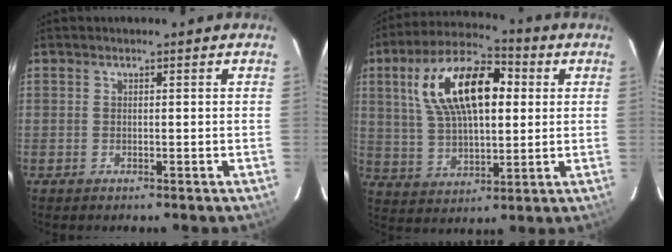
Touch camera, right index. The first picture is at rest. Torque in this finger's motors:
{"motor_torque": [1.31, 0.83, 1.05, 0.21]}